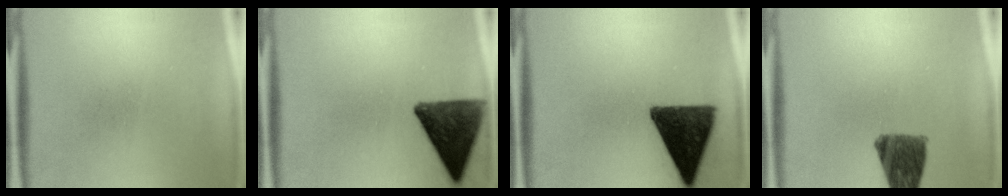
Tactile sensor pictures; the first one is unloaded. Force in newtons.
{"total": 12.4}
{"total": 14.0}
{"total": 9.8}